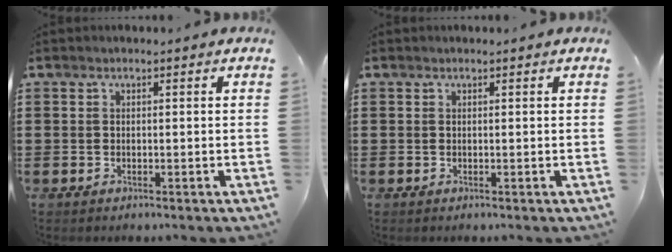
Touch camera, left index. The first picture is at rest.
{"total": 0.0}